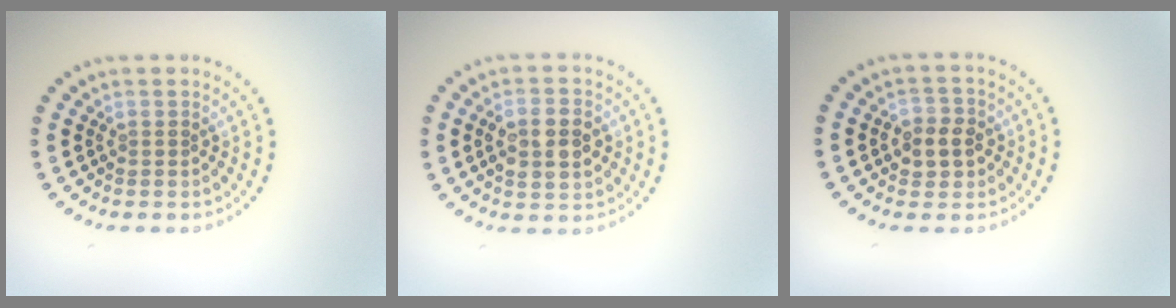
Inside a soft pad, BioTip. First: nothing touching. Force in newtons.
{"total": 4.4, "press": 4.3, "slide": 0.5}
{"total": 2.7, "press": 2.6, "slide": 0.6}